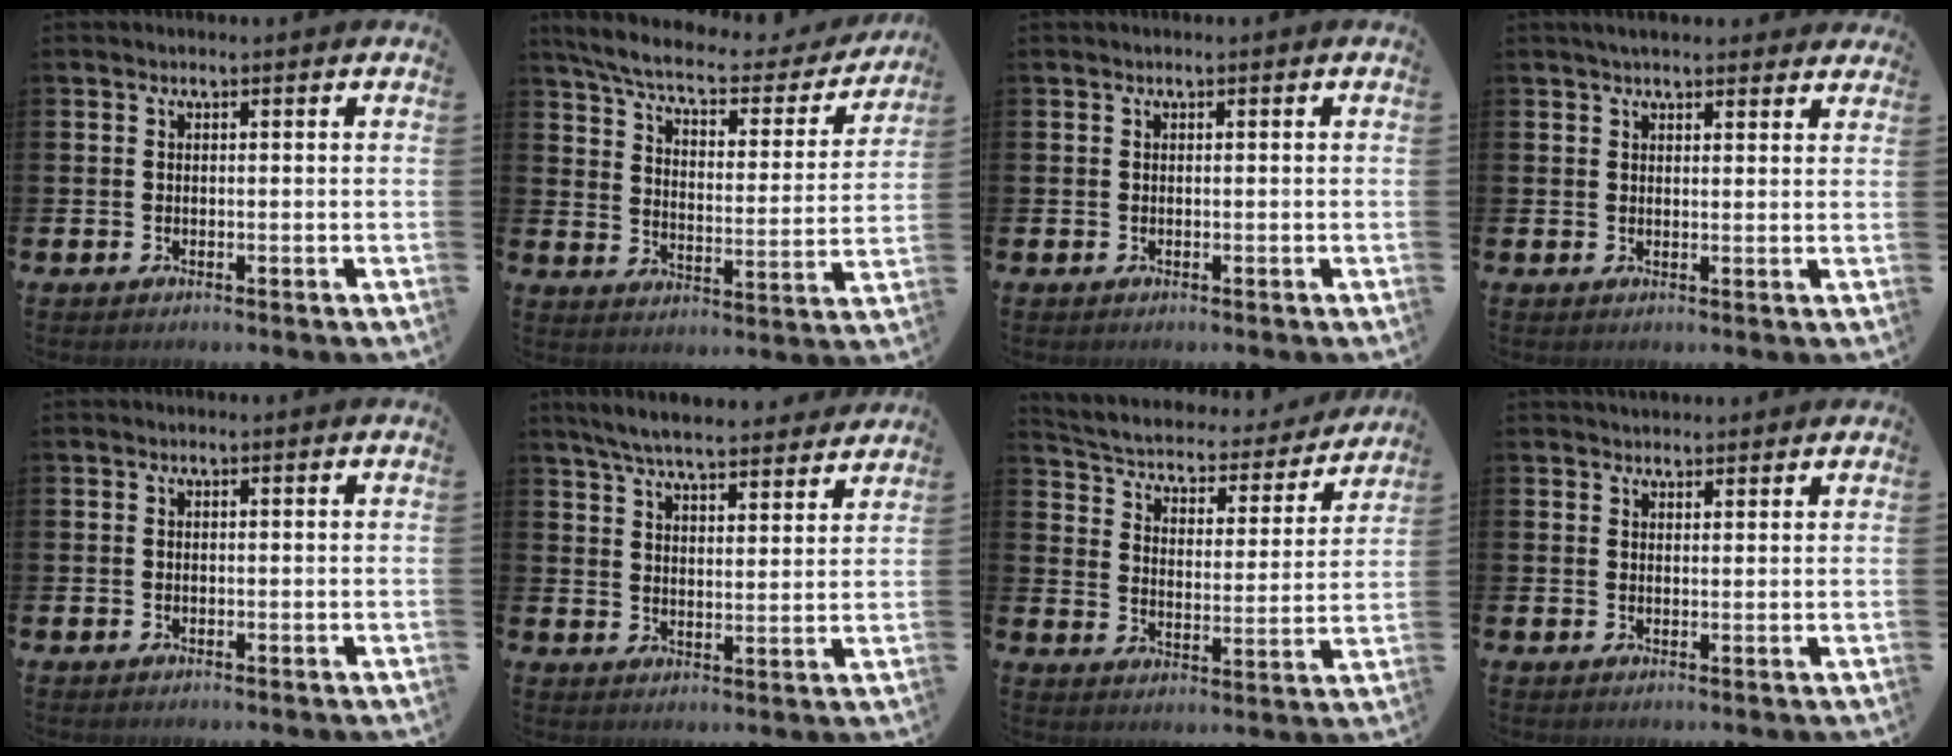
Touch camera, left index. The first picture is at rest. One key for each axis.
{"total": 7.0, "fx": 5.9, "fy": 1.6, "fz": 3.3, "tx": -0.092, "ty": -0.037, "tz": 0.096}
{"total": 0.0}
{"total": 2.9, "fx": 2.7, "fy": 0.8, "fz": 0.8, "tx": -0.018, "ty": -0.005, "tz": 0.049}
{"total": 0.0}
{"total": 6.6, "fx": 6.3, "fy": 0.7, "fz": 1.8, "tx": -0.052, "ty": -0.036, "tz": 0.110}
{"total": 4.2, "fx": 3.7, "fy": 1.6, "fz": 1.3, "tx": -0.051, "ty": -0.033, "tz": 0.052}
{"total": 2.2, "fx": 2.1, "fy": 0.6, "fz": 0.0, "tx": 0.007, "ty": -0.008, "tz": 0.038}